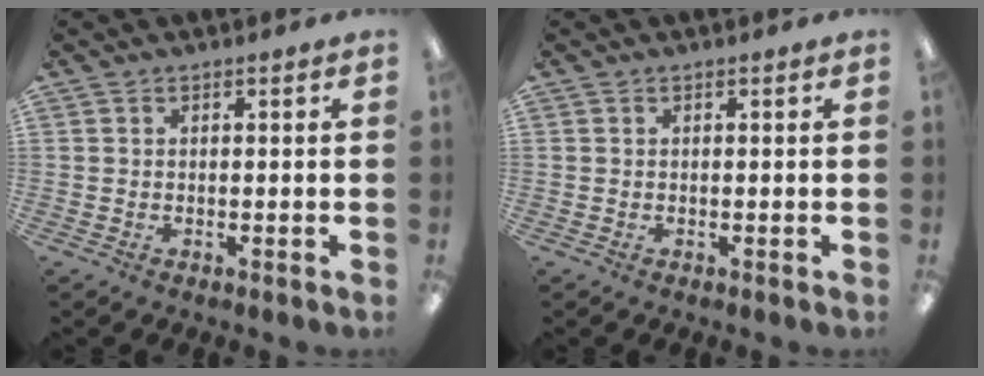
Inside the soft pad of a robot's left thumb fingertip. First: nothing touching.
{"total": 0.0}